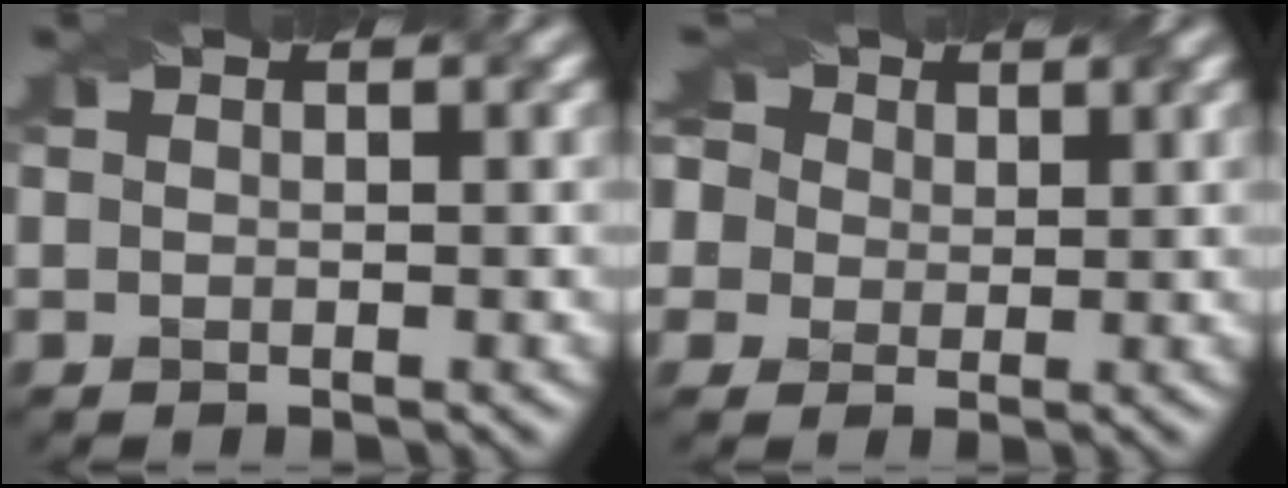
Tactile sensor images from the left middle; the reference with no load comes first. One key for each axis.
{"total": 7.8, "fx": 2.7, "fy": 6.2, "fz": 3.9, "tx": -0.049, "ty": 0.037, "tz": 0.007}